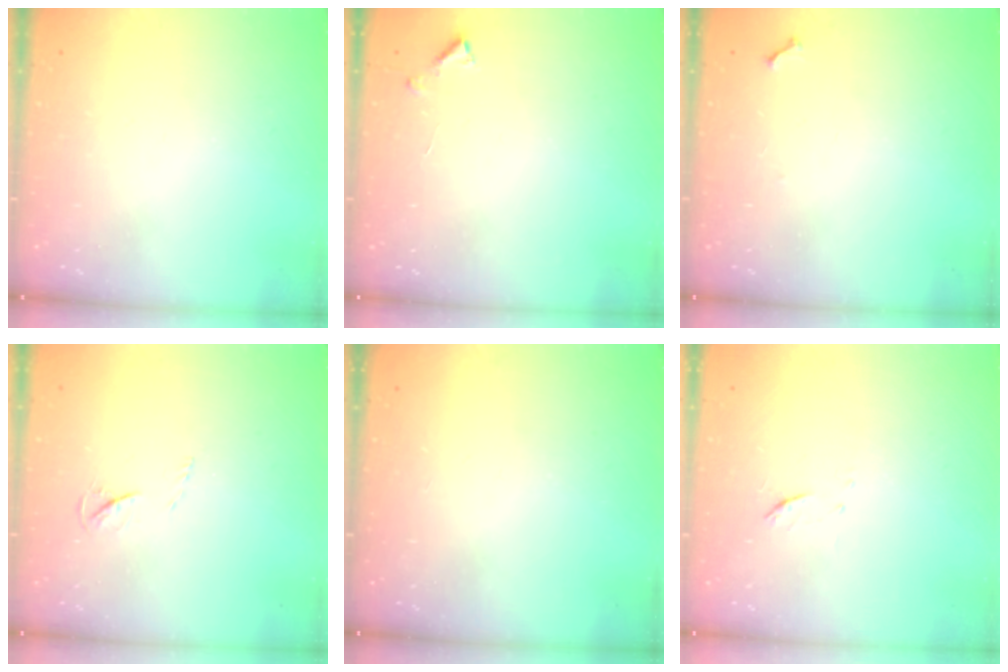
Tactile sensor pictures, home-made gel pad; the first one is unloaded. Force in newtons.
{"total": 4.3, "press": 4.2, "slide": 0.3}
{"total": 3.8, "press": 3.8, "slide": 0.5}
{"total": 3.1, "press": 3.1, "slide": 0.5}
{"total": 0.0}
{"total": 5.2, "press": 5.1, "slide": 0.7}